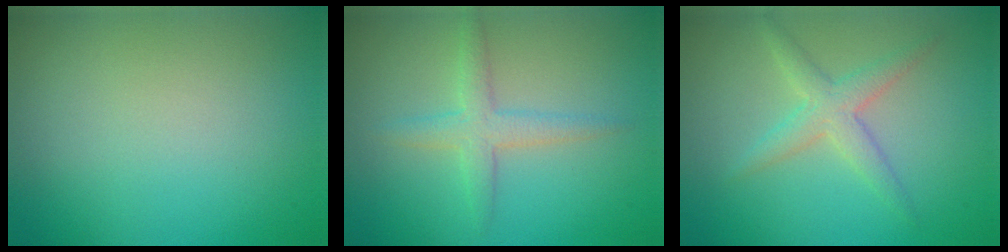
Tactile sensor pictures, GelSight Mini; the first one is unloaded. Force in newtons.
{"total": 2.4, "press": 2.4, "slide": 0.0}
{"total": 2.6, "press": 2.6, "slide": 0.2}